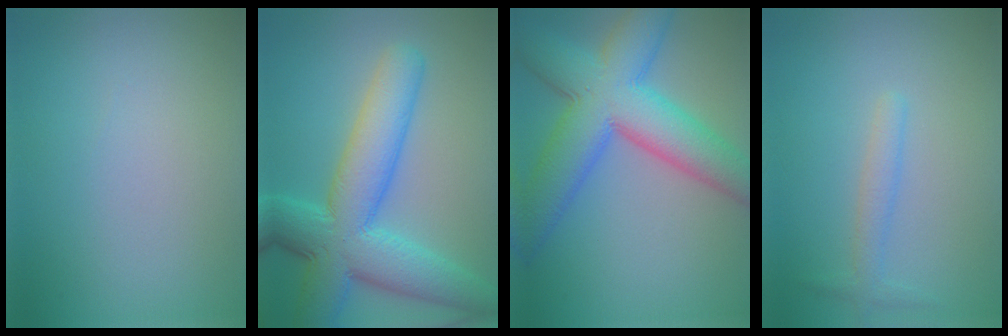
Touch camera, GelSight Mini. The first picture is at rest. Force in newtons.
{"total": 9.5, "press": 9.5, "slide": 0.2}
{"total": 11.0, "press": 11.0, "slide": 0.4}
{"total": 1.6, "press": 1.6, "slide": 0.1}